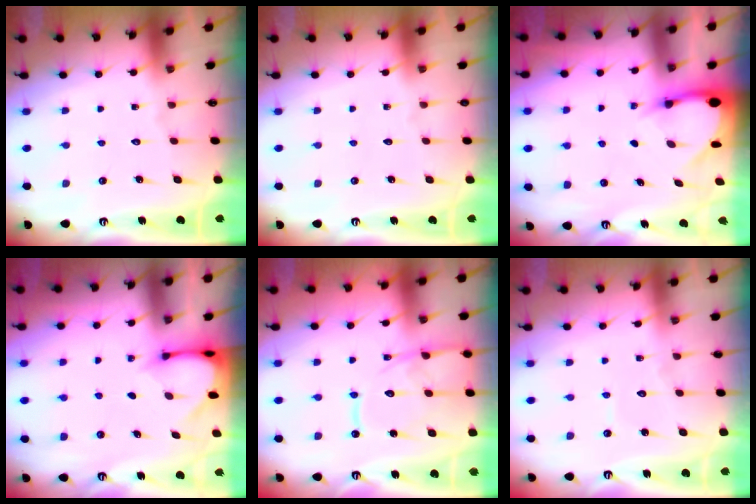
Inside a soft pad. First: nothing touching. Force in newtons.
{"total": 0.0}
{"total": 3.1, "press": 3.1, "slide": 0.2}
{"total": 3.2, "press": 3.2, "slide": 0.3}
{"total": 14.4, "press": 14.4, "slide": 1.3}
{"total": 3.8, "press": 3.8, "slide": 0.4}